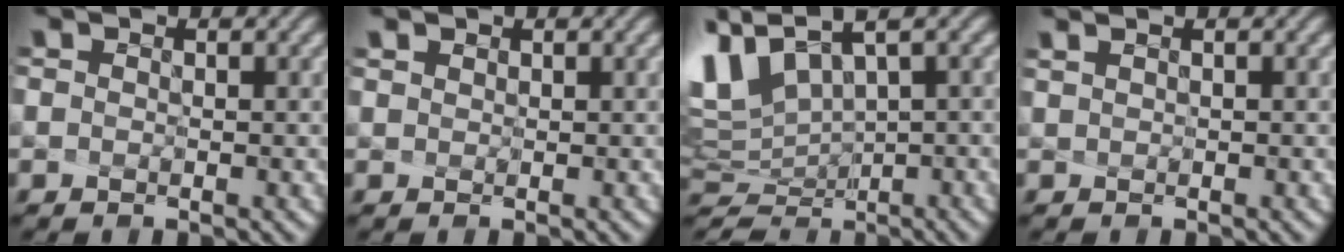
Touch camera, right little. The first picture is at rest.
{"total": 0.5, "force": [0.5, -0.1, 0.0], "torque": [-0.015, -0.008, 0.017]}
{"total": 4.4, "force": [1.7, 1.8, 3.6], "torque": [-0.112, -0.018, 0.061]}
{"total": 0.9, "force": [0.1, -0.7, -0.5], "torque": [-0.012, -0.012, 0.020]}